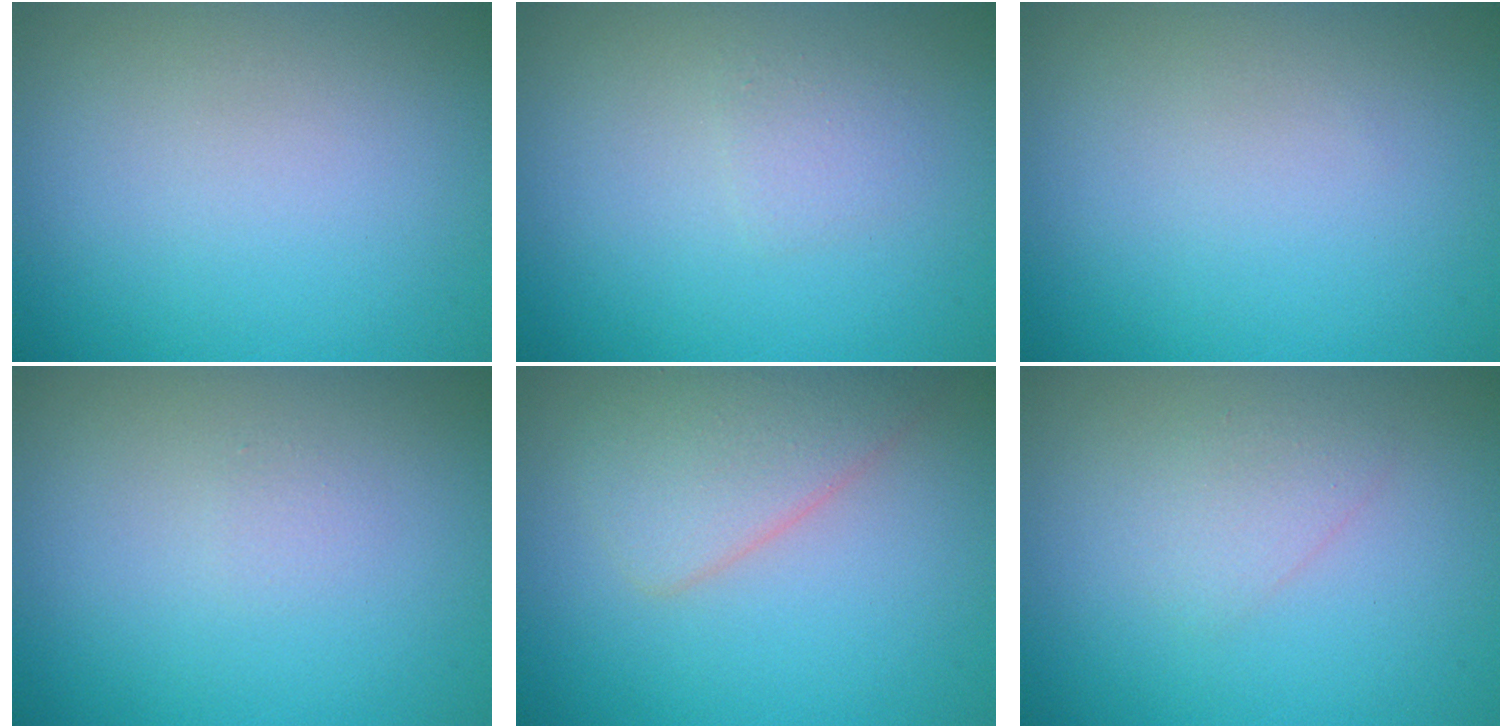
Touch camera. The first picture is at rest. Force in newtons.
{"total": 1.1, "press": 1.0, "slide": 0.1}
{"total": 0.0}
{"total": 0.5, "press": 0.5, "slide": 0.1}
{"total": 3.5, "press": 3.5, "slide": 0.1}
{"total": 1.4, "press": 1.4, "slide": 0.2}